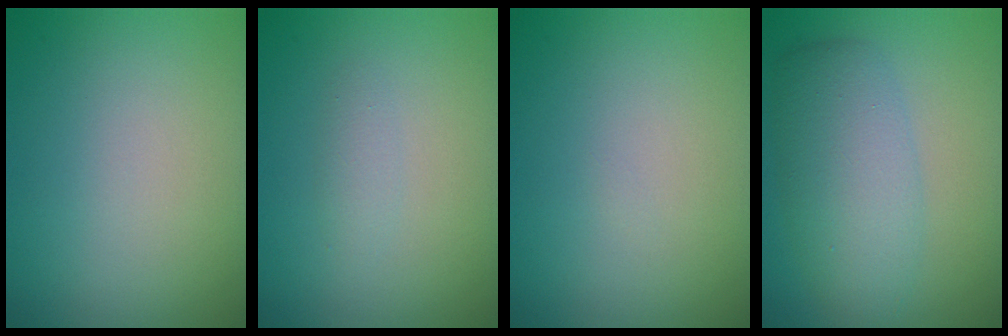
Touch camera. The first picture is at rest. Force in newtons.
{"total": 0.9, "press": 0.9, "slide": 0.0}
{"total": 0.0}
{"total": 5.1, "press": 5.1, "slide": 0.1}